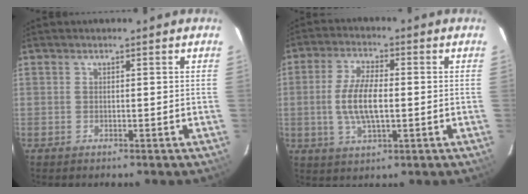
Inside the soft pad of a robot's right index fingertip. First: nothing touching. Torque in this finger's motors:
{"motor_torque": [1.32, -0.42, 0.77, 0.18]}